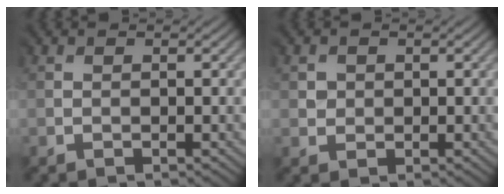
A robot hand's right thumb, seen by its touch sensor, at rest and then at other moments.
{"total": 1.5, "force": [0.7, 1.2, -0.6], "torque": [0.003, -0.004, 0.009]}